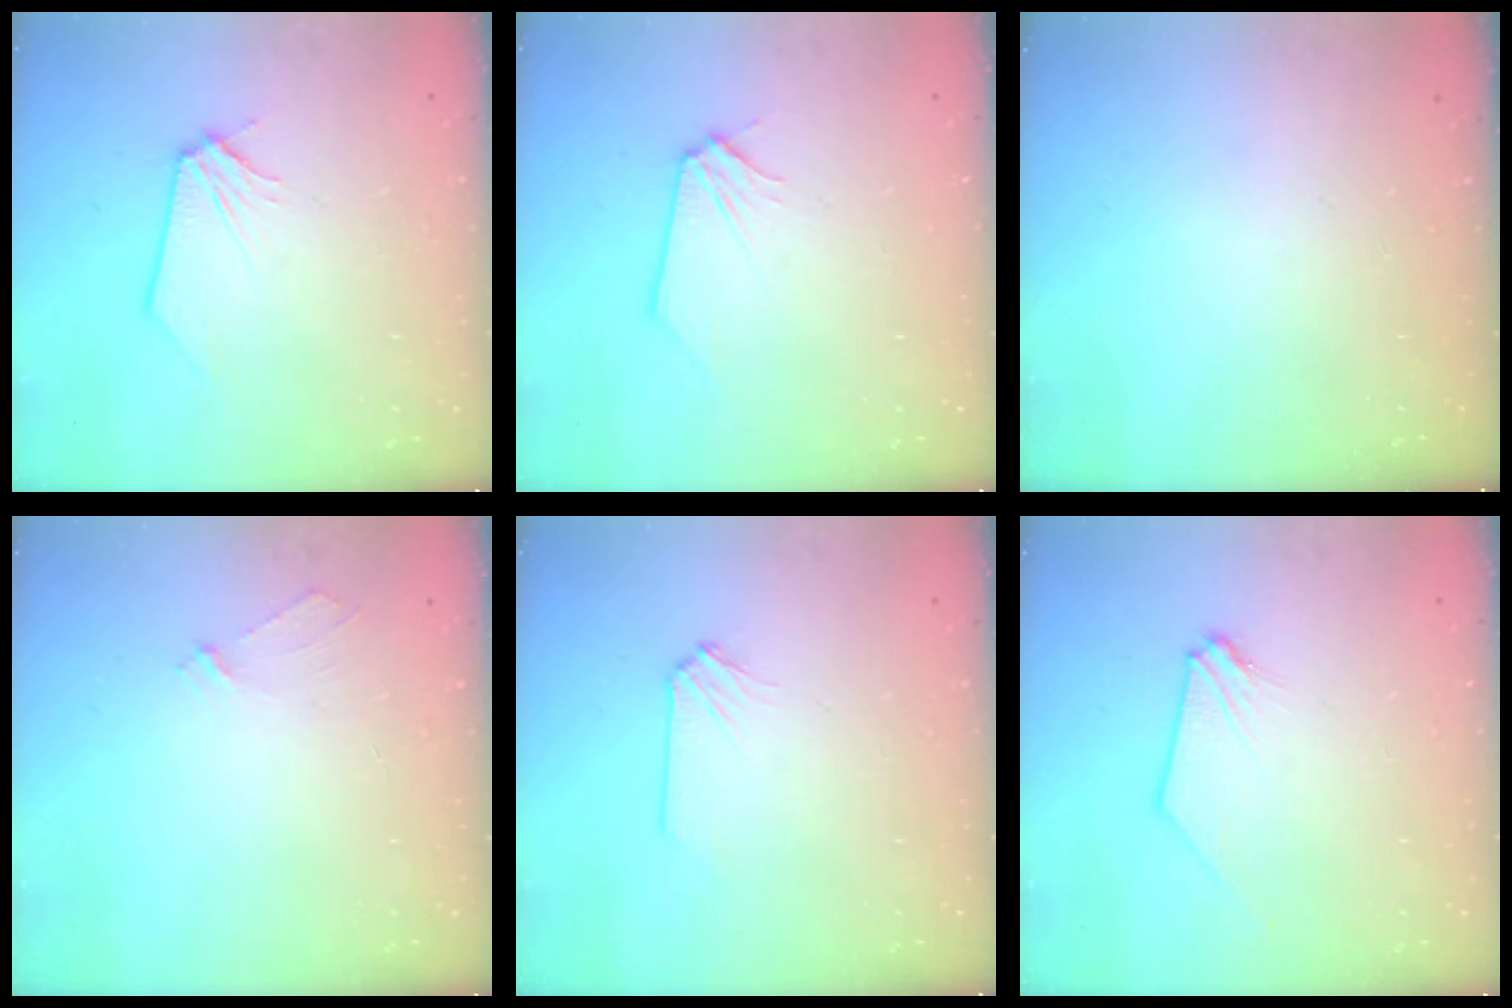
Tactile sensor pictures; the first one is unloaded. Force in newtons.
{"total": 0.0}
{"total": 0.0}
{"total": 2.2, "press": 2.2, "slide": 0.2}
{"total": 0.0}
{"total": 0.0}